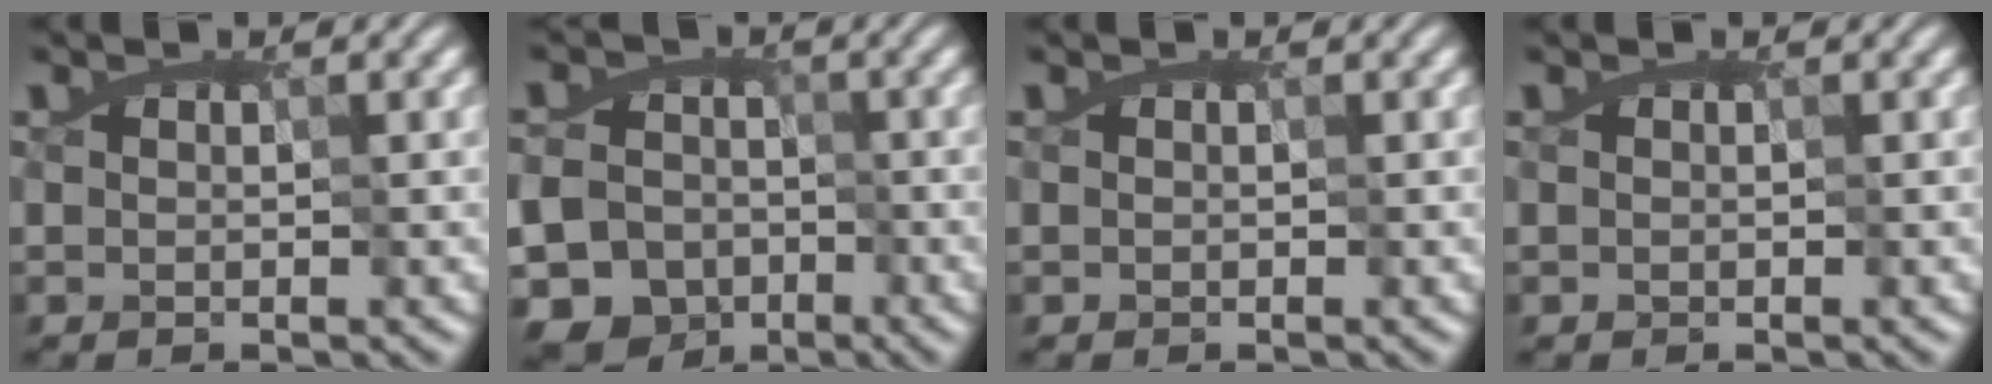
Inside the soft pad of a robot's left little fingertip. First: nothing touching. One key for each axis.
{"total": 10.5, "fx": -3.4, "fy": 9.4, "fz": 3.3, "tx": -0.081, "ty": -0.016, "tz": -0.092}
{"total": 0.0}
{"total": 0.0}